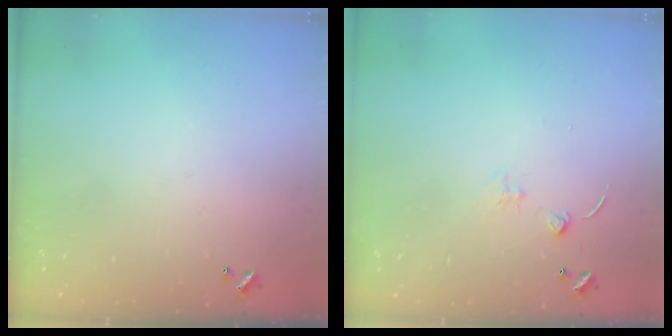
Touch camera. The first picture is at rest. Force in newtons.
{"total": 0.9, "press": 0.9, "slide": 0.3}